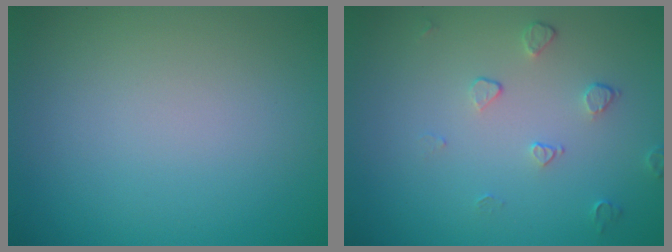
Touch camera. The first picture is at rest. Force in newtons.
{"total": 1.5, "press": 0.9, "slide": 1.1}